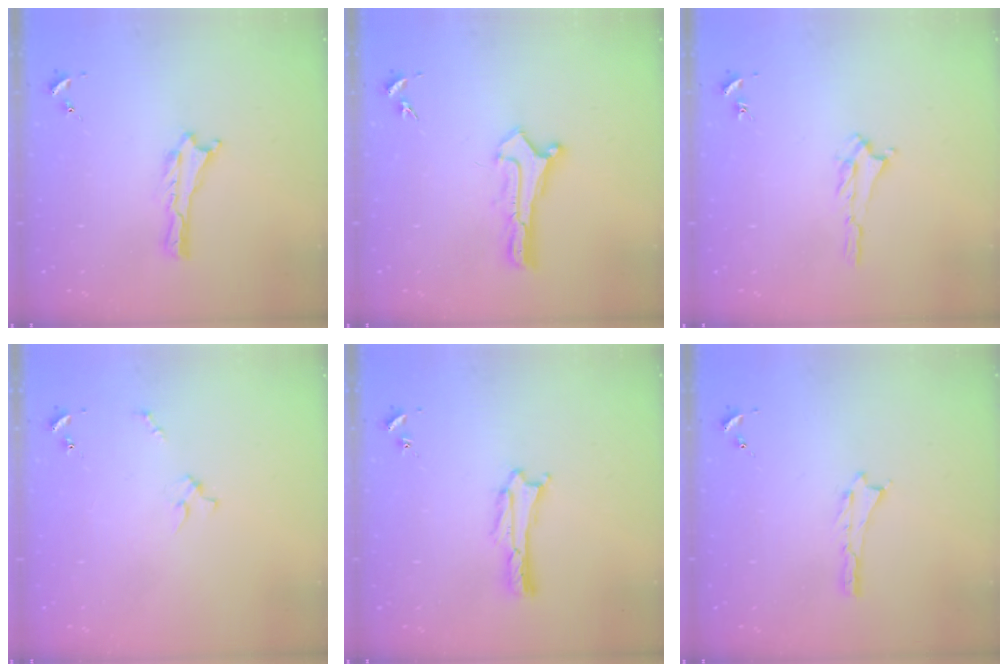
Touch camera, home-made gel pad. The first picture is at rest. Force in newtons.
{"total": 0.8, "press": 0.8, "slide": 0.0}
{"total": 1.2, "press": 1.1, "slide": 0.5}
{"total": 2.3, "press": 2.2, "slide": 0.3}
{"total": 0.0}
{"total": 0.0}